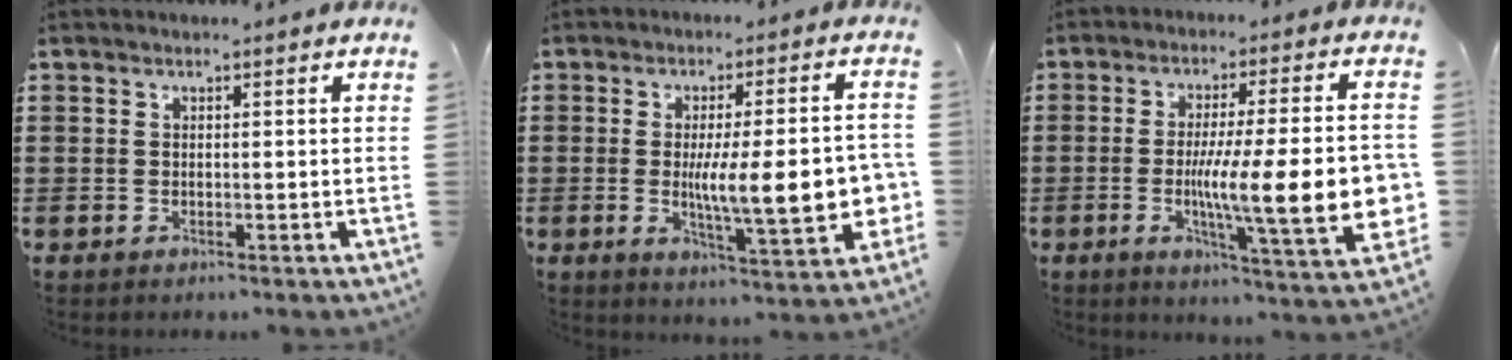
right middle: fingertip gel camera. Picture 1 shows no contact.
{"total": 12.3, "force": [-1.3, 3.0, 11.9], "torque": [-0.177, -0.014, -0.017]}
{"total": 14.7, "force": [-2.7, 2.5, 14.2], "torque": [-0.244, -0.020, -0.049]}